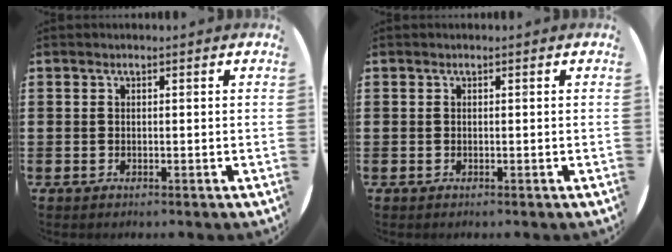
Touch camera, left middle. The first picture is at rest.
{"total": 0.0}